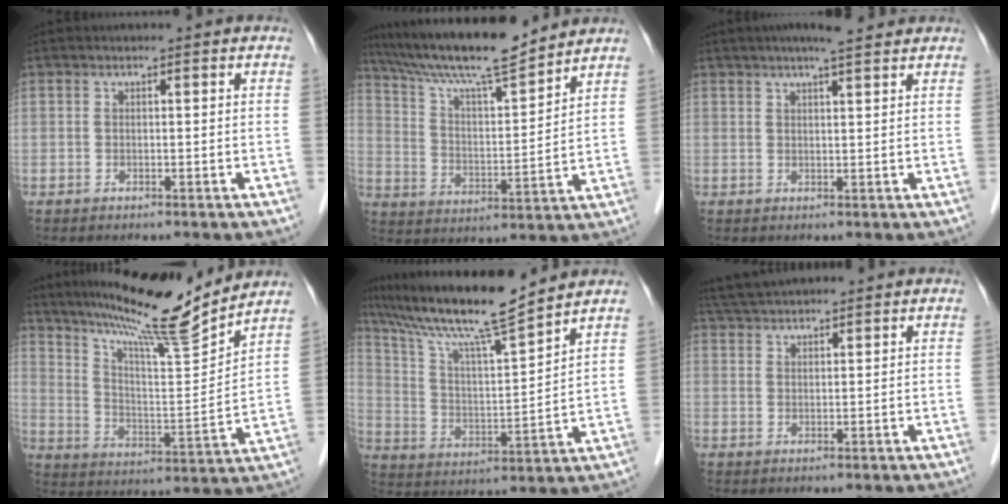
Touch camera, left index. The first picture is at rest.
{"total": 15.5, "force": [13.7, 0.9, 7.2], "torque": [-0.133, 0.006, 0.235]}
{"total": 6.4, "force": [5.2, 0.6, 3.8], "torque": [-0.056, 0.025, 0.077]}
{"total": 16.9, "force": [14.9, -0.4, 7.9], "torque": [-0.134, -0.012, 0.240]}
{"total": 15.6, "force": [13.3, -0.5, 8.2], "torque": [-0.154, 0.006, 0.236]}
{"total": 5.3, "force": [5.0, 0.4, 1.7], "torque": [-0.036, 0.036, 0.095]}